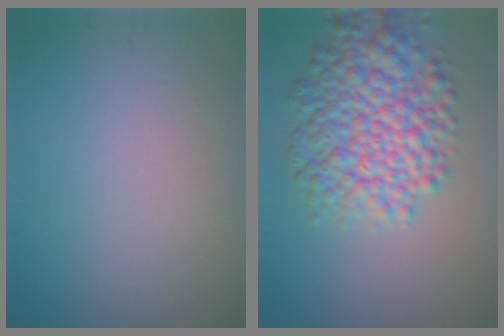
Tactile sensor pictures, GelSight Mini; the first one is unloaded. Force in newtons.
{"total": 8.0, "press": 8.0, "slide": 0.2}